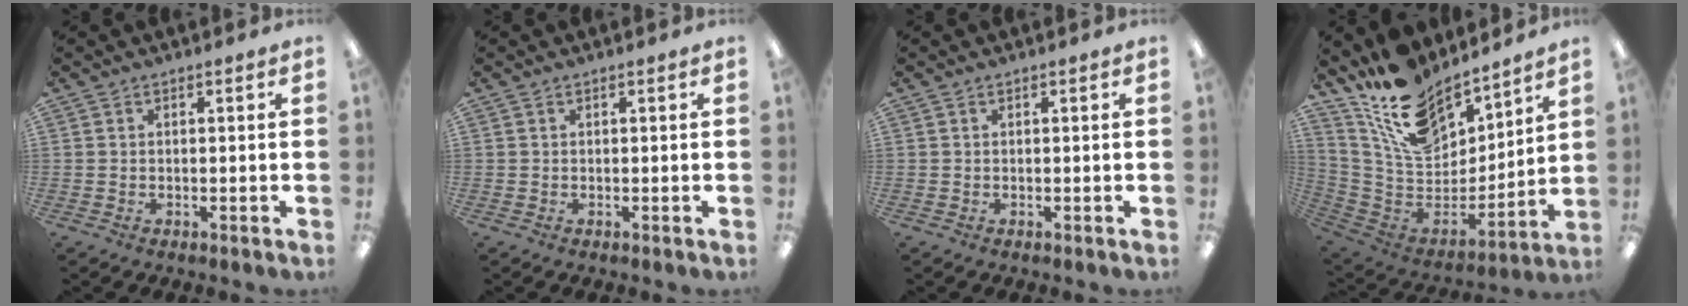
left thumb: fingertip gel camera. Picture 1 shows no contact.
{"total": 0.0}
{"total": 0.0}
{"total": 18.2, "force": [14.3, 8.4, 7.6], "torque": [-0.172, -0.094, 0.265]}